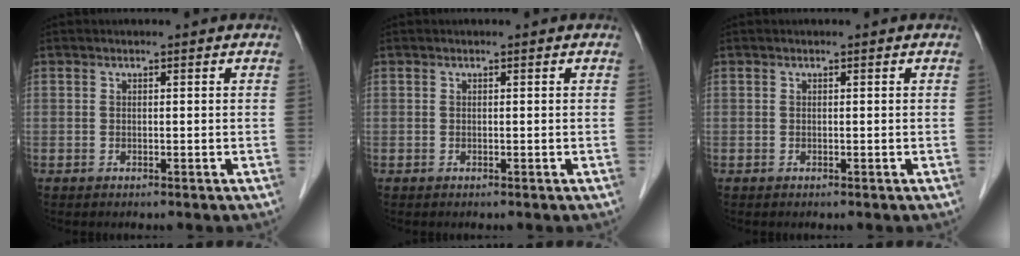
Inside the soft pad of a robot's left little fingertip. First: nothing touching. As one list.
[{"total": 0.0}, {"total": 0.0}]